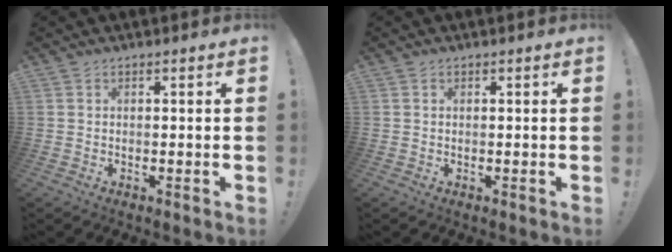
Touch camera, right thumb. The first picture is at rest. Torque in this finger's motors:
{"motor_torque": [0.08, -0.01, 0.04, 0.23, 0.02]}